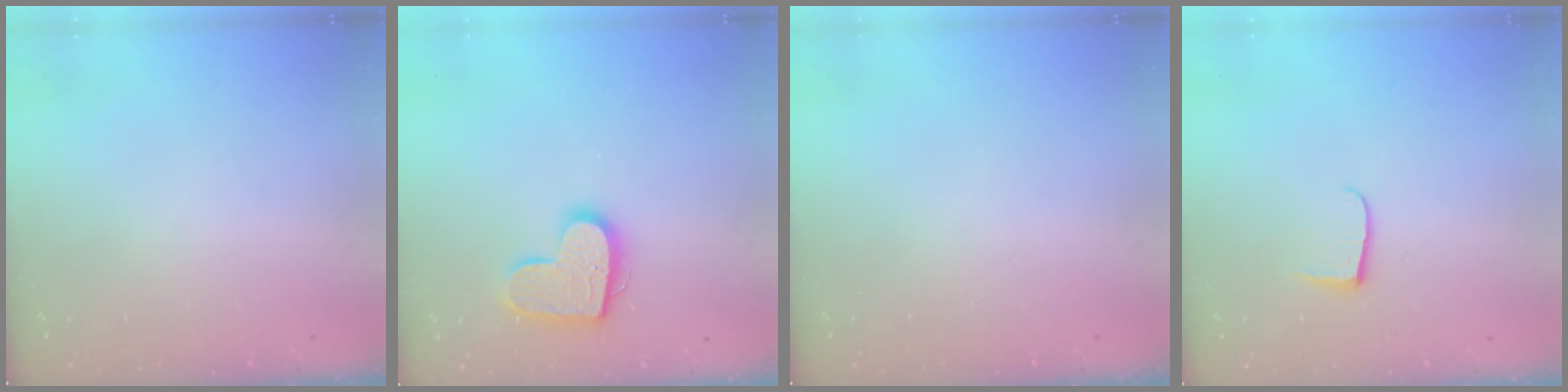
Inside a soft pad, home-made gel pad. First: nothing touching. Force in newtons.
{"total": 14.5, "press": 14.5, "slide": 0.8}
{"total": 0.0}
{"total": 6.0, "press": 5.9, "slide": 0.7}